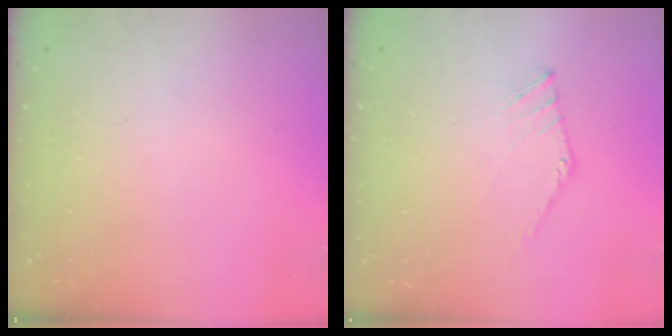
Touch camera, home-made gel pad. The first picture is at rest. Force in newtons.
{"total": 1.6, "press": 1.5, "slide": 0.4}